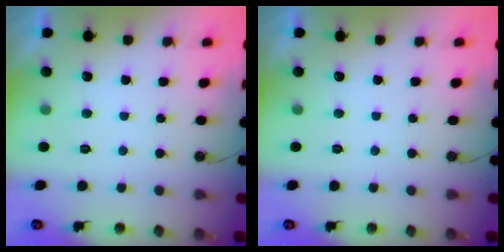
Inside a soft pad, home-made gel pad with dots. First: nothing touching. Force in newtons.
{"total": 0.0}